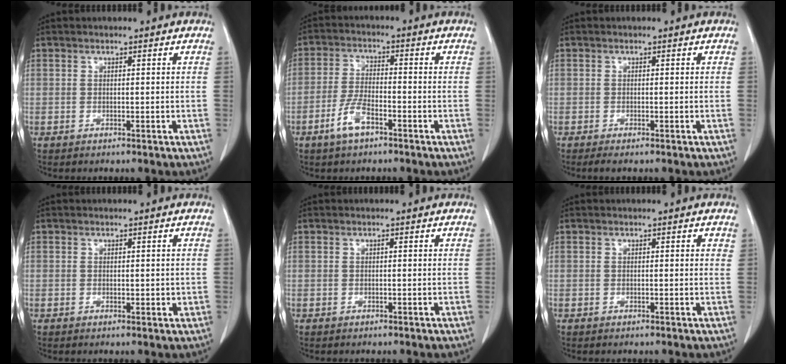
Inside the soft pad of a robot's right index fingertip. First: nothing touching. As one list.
[{"total": 5.3, "force": [-3.1, 1.6, 4.0], "torque": [-0.086, 0.000, -0.062]}, {"total": 0.9, "force": [-0.6, 0.0, 0.7], "torque": [-0.014, -0.002, -0.009]}, {"total": 1.4, "force": [0.1, 0.8, 1.1], "torque": [-0.011, -0.002, 0.005]}, {"total": 0.0}, {"total": 0.7, "force": [0.5, 0.2, 0.5], "torque": [-0.005, 0.000, 0.003]}]